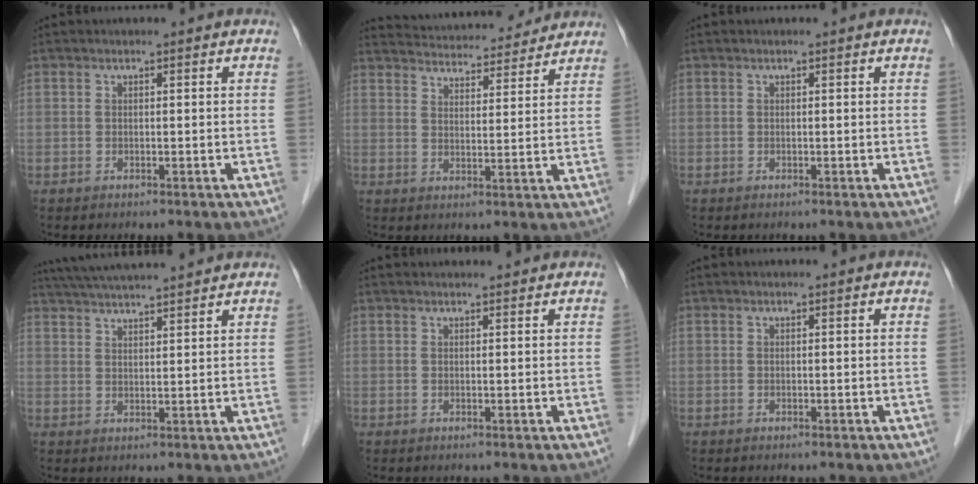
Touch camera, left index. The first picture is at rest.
{"total": 15.1, "force": [14.4, 2.7, 3.8], "torque": [-0.058, 0.027, 0.203]}
{"total": 0.0}
{"total": 12.2, "force": [11.0, 0.5, 5.1], "torque": [-0.094, 0.035, 0.167]}
{"total": 2.8, "force": [2.7, 0.4, 0.6], "torque": [-0.009, 0.019, 0.035]}
{"total": 0.0}